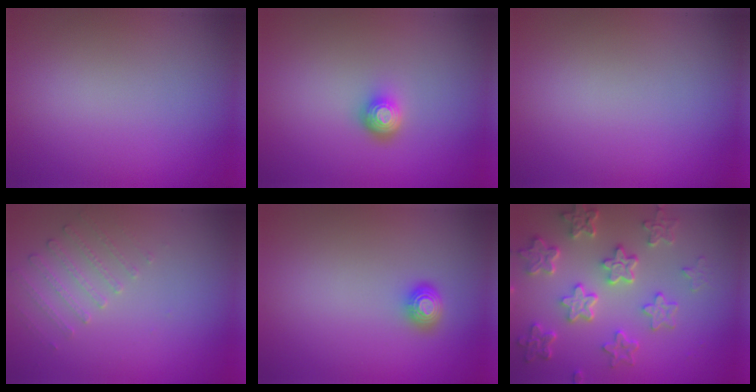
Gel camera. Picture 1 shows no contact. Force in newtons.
{"total": 1.9, "press": 1.4, "slide": 1.3}
{"total": 0.0}
{"total": 1.5, "press": 1.0, "slide": 1.1}
{"total": 1.6, "press": 1.4, "slide": 0.6}
{"total": 6.6, "press": 5.0, "slide": 4.3}